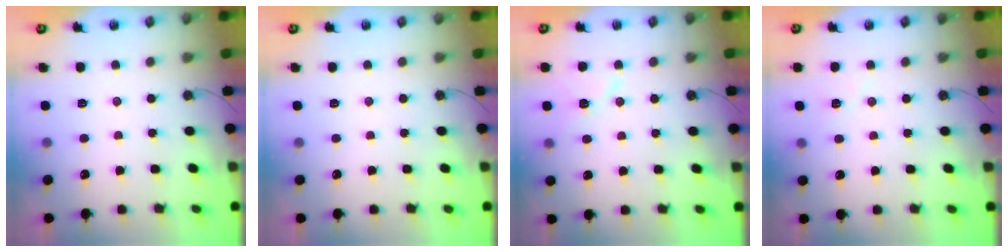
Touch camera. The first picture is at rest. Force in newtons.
{"total": 0.0}
{"total": 9.9, "press": 9.1, "slide": 3.8}
{"total": 5.7, "press": 5.1, "slide": 2.4}